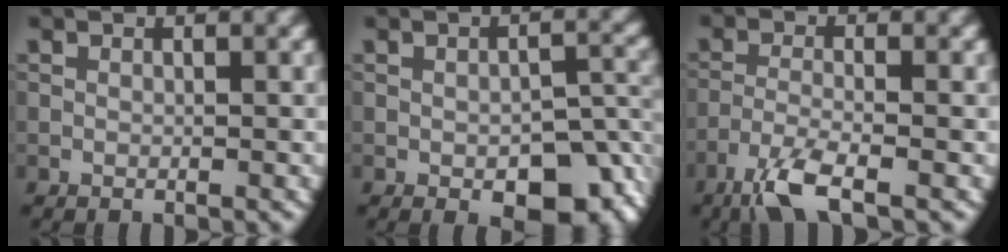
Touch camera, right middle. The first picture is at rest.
{"total": 7.3, "force": [-3.0, 3.4, 5.6], "torque": [-0.072, -0.010, -0.033]}
{"total": 4.1, "force": [-2.8, 0.7, 3.0], "torque": [-0.067, -0.006, -0.068]}